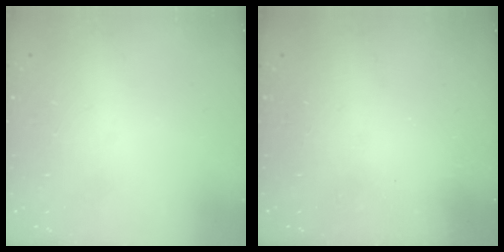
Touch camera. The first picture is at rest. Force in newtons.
{"total": 2.4, "press": 2.3, "slide": 0.8}